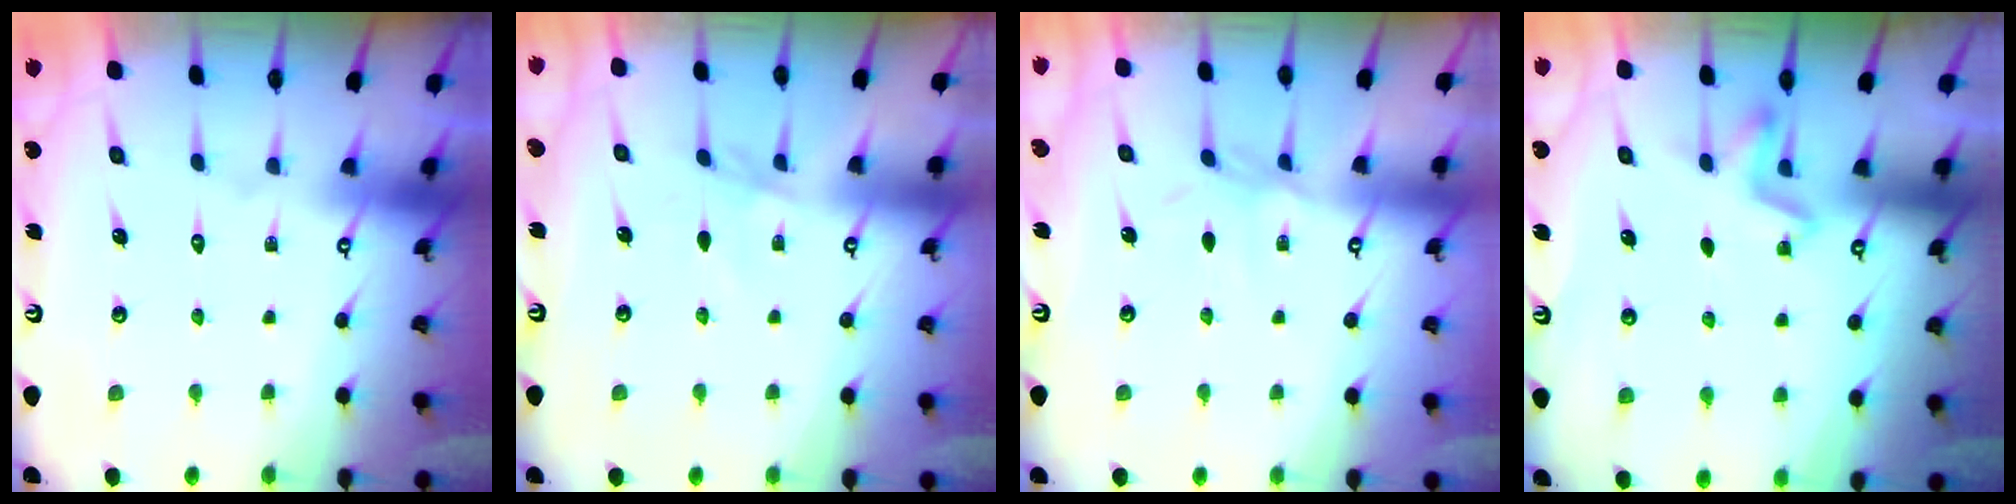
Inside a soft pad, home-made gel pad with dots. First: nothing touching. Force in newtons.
{"total": 1.8, "press": 1.8, "slide": 0.4}
{"total": 3.8, "press": 3.7, "slide": 0.5}
{"total": 2.8, "press": 2.4, "slide": 1.4}